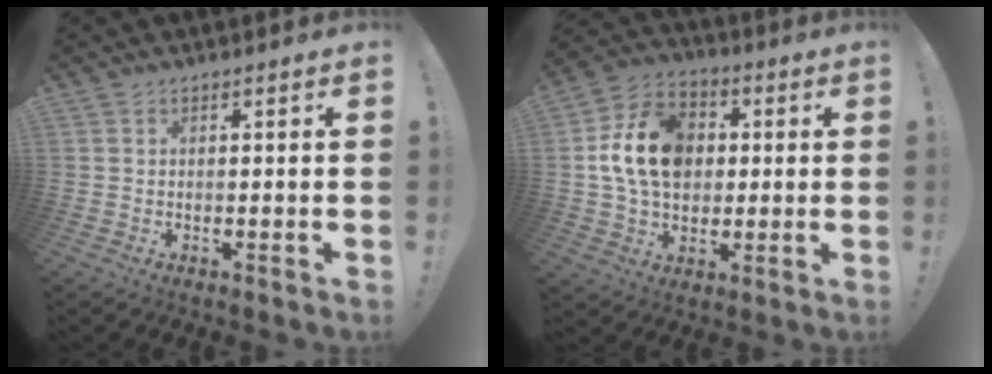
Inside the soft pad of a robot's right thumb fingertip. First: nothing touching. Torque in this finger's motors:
{"motor_torque": [2.19, 2.58, 0.18, 0.36, 0.08]}